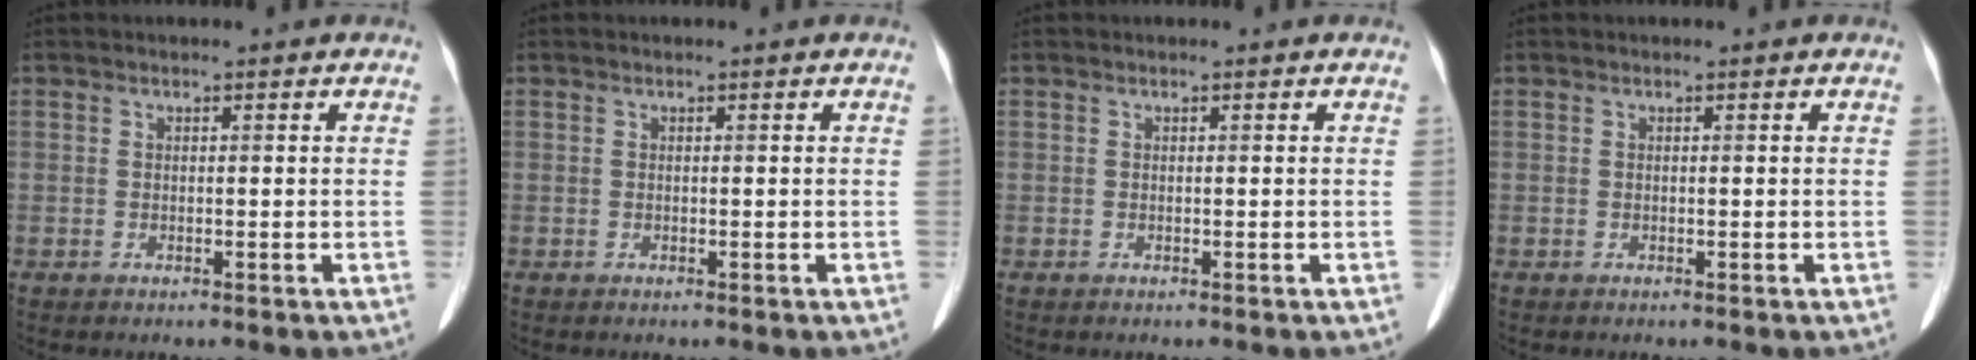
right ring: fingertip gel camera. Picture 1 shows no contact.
{"total": 0.0}
{"total": 0.0}
{"total": 0.0}